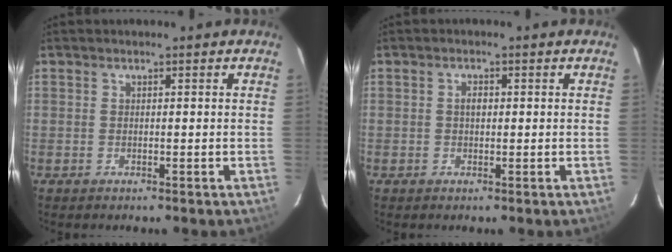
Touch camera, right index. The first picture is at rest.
{"total": 1.3, "force": [0.2, 0.9, 0.9], "torque": [-0.015, 0.004, 0.004]}